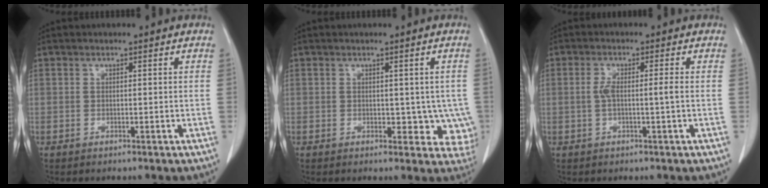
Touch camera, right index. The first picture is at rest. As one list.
[{"total": 5.1, "force": [0.2, 3.6, 3.7], "torque": [-0.011, -0.001, 0.008]}, {"total": 3.0, "force": [-0.3, 0.1, 3.0], "torque": [-0.062, 0.005, -0.004]}]